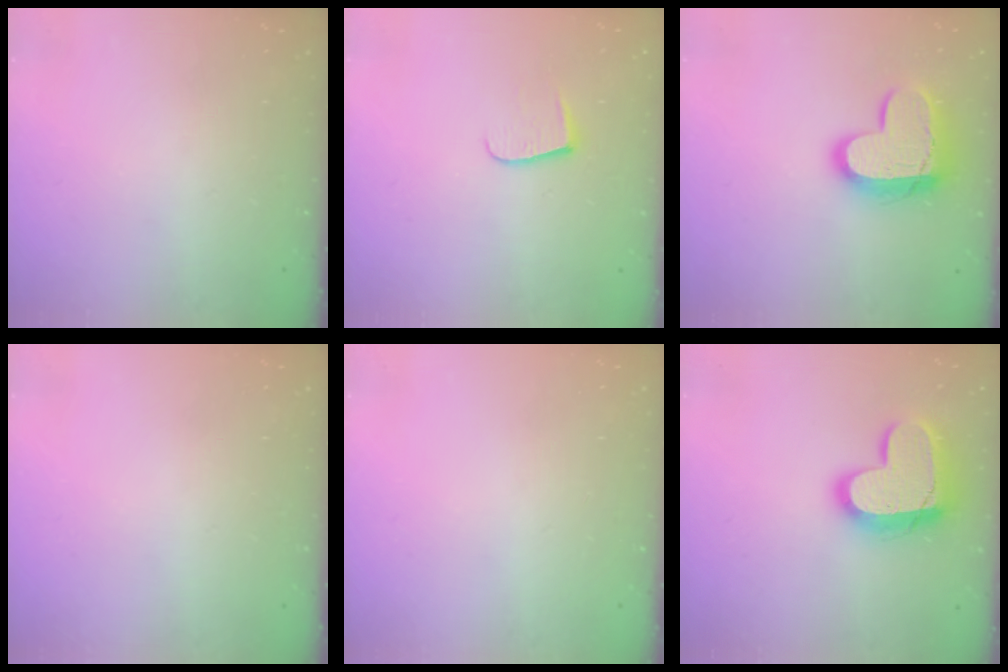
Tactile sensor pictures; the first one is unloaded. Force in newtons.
{"total": 7.7, "press": 7.7, "slide": 0.6}
{"total": 14.9, "press": 14.9, "slide": 1.4}
{"total": 0.0}
{"total": 0.0}
{"total": 18.2, "press": 18.2, "slide": 1.4}